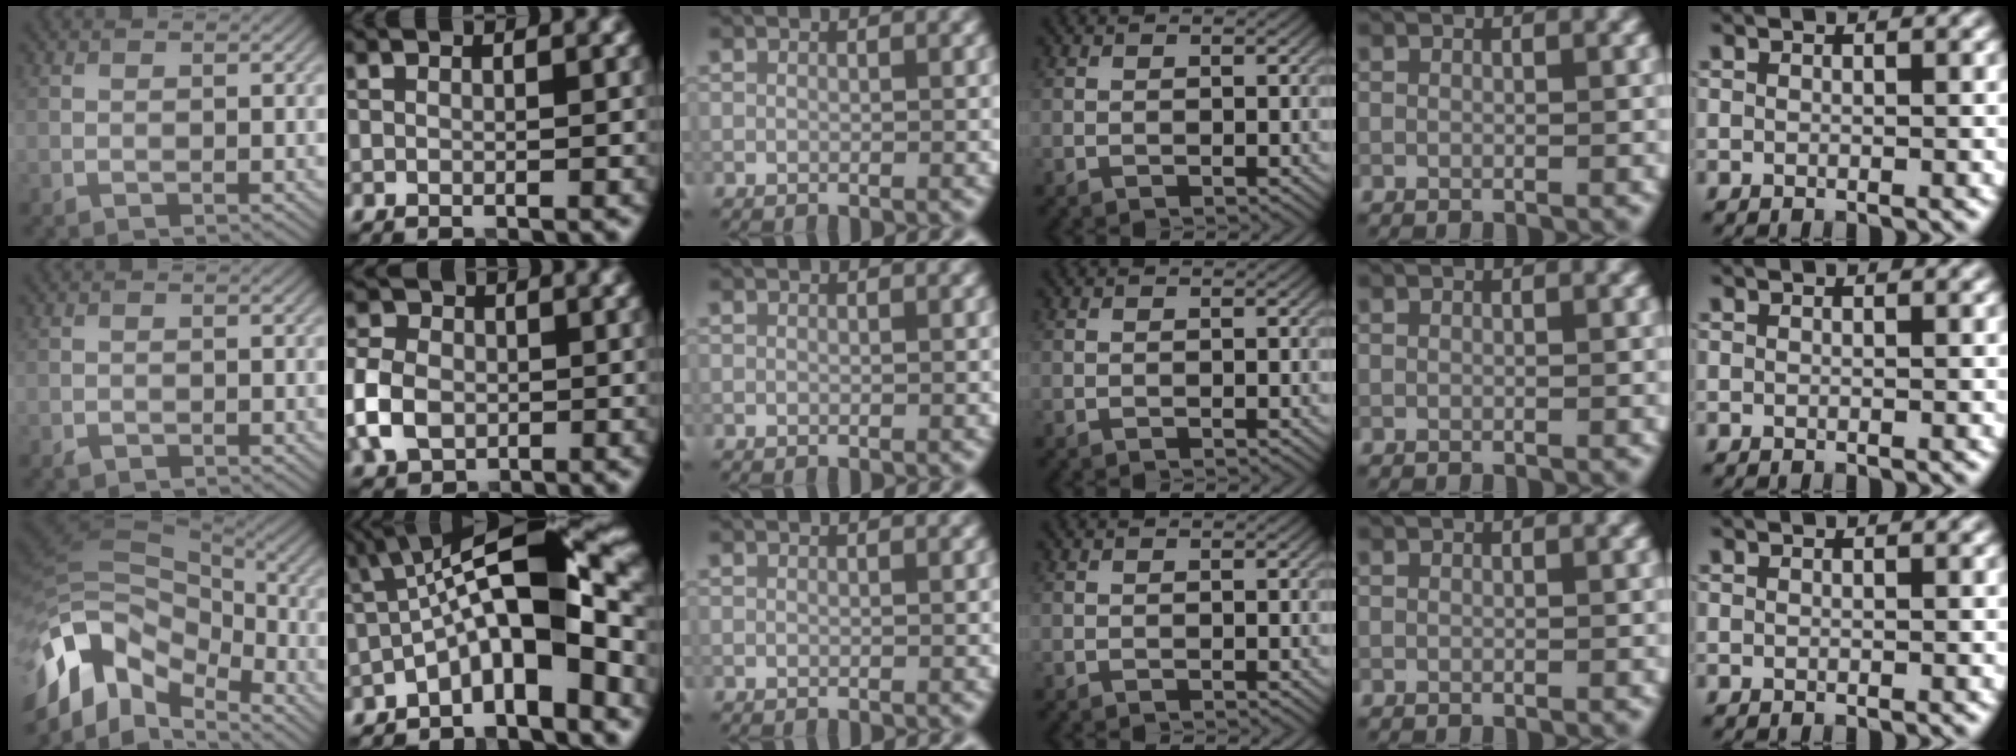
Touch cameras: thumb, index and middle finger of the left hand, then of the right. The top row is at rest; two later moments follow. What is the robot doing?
{"motion": "lift_and_place", "object": "coin"}